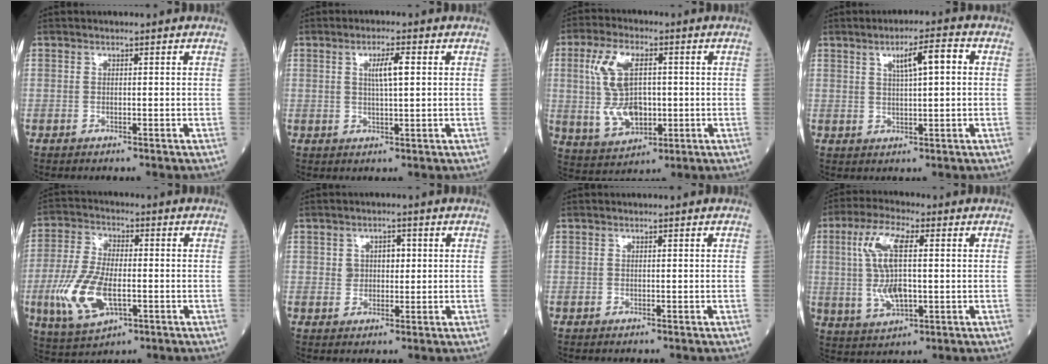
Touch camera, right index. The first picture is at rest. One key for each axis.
{"total": 4.1, "fx": 1.1, "fy": 0.5, "fz": 3.9, "tx": -0.068, "ty": 0.002, "tz": 0.018}
{"total": 10.3, "fx": 0.9, "fy": 5.4, "fz": 8.7, "tx": -0.193, "ty": 0.006, "tz": 0.028}
{"total": 5.6, "fx": 1.7, "fy": 0.8, "fz": 5.3, "tx": -0.089, "ty": 0.011, "tz": 0.028}
{"total": 11.8, "fx": -3.1, "fy": 5.1, "fz": 10.1, "tx": -0.227, "ty": -0.007, "tz": -0.056}
{"total": 3.4, "fx": 0.8, "fy": 2.4, "fz": 2.2, "tx": -0.028, "ty": 0.007, "tz": 0.015}
{"total": 0.0}
{"total": 10.2, "fx": 1.4, "fy": 3.0, "fz": 9.6, "tx": -0.204, "ty": 0.007, "tz": 0.029}